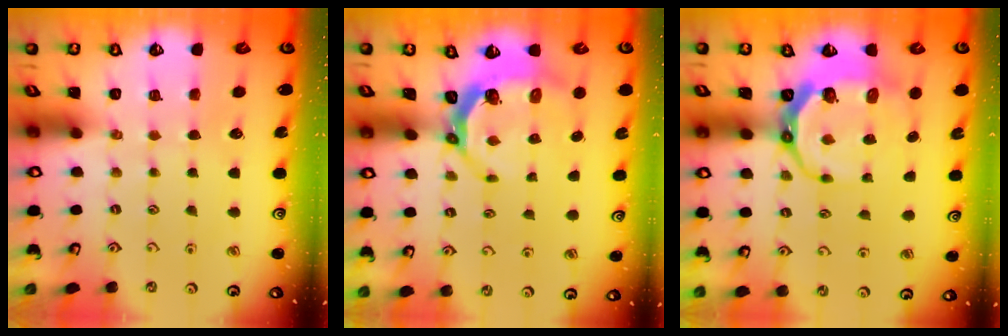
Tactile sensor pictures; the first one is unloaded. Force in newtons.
{"total": 5.7, "press": 4.5, "slide": 3.6}
{"total": 10.3, "press": 9.4, "slide": 4.1}